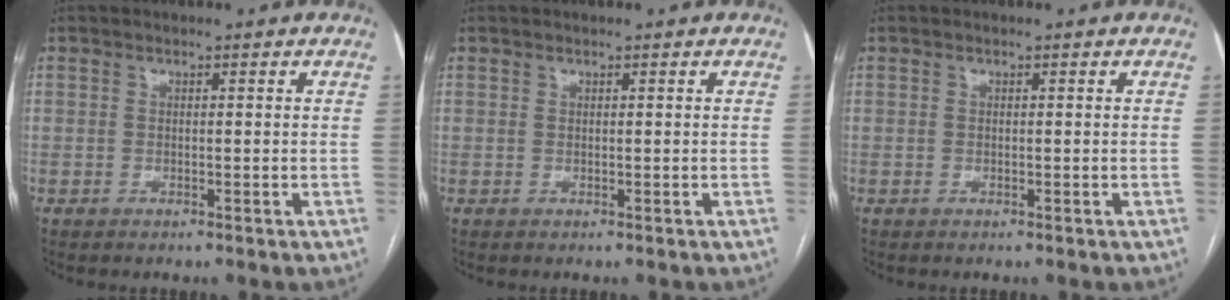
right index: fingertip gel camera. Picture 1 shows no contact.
{"total": 0.0}
{"total": 0.0}